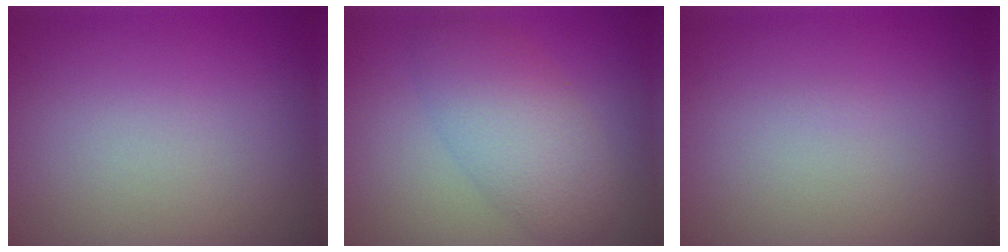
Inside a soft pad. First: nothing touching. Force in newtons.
{"total": 5.1, "press": 5.1, "slide": 0.2}
{"total": 0.0}